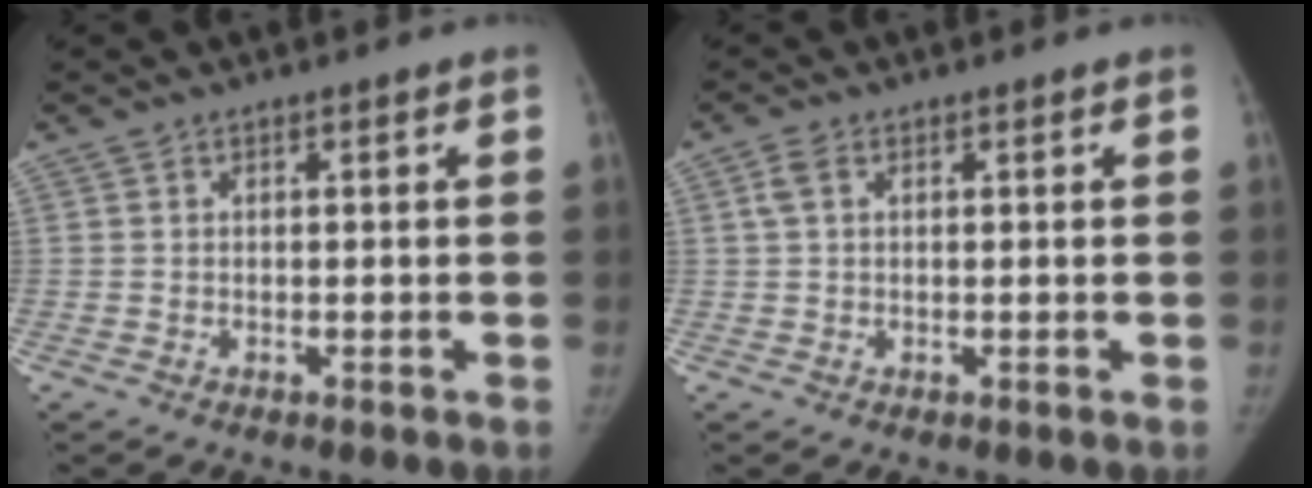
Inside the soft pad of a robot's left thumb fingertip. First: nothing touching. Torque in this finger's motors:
{"motor_torque": [0.55, 0.06, 0.36, -0.85, 0.15]}